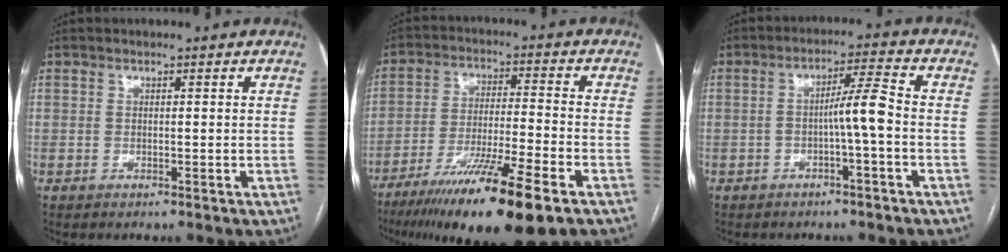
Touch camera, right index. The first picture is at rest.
{"total": 16.6, "force": [-10.8, 0.3, 12.6], "torque": [-0.207, -0.040, -0.185]}
{"total": 5.2, "force": [-1.2, -0.3, 5.0], "torque": [-0.081, 0.017, -0.019]}